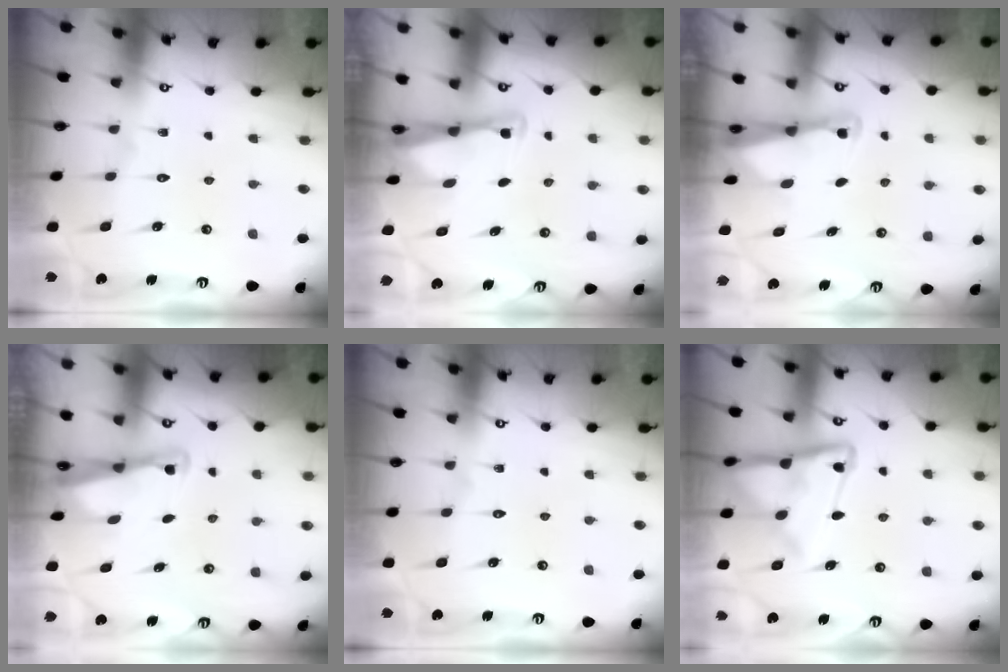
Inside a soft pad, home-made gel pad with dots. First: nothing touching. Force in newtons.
{"total": 2.7, "press": 2.6, "slide": 0.2}
{"total": 2.5, "press": 2.4, "slide": 0.3}
{"total": 2.6, "press": 2.6, "slide": 0.2}
{"total": 0.0}
{"total": 13.1, "press": 13.1, "slide": 1.3}